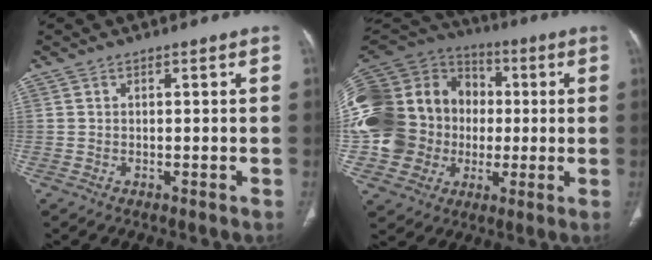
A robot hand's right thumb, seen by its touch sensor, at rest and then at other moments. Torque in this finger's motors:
{"motor_torque": [0.69, 0.51, 1.60, 0.17, 0.76]}